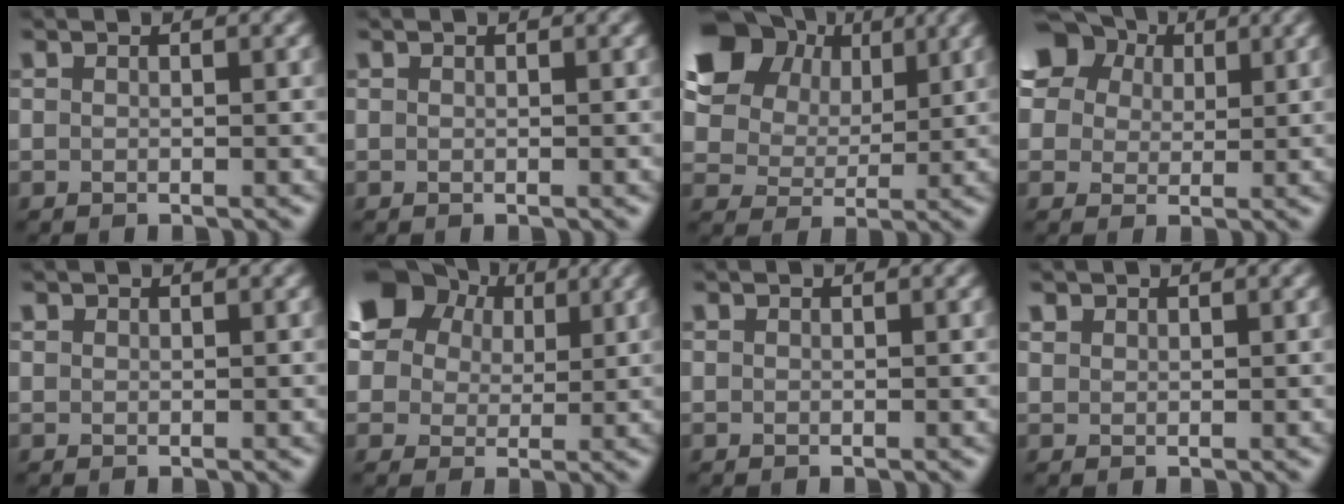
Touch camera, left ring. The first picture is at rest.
{"total": 0.0}
{"total": 13.3, "force": [6.1, 9.4, 7.2], "torque": [-0.163, 0.044, 0.119]}
{"total": 12.2, "force": [6.4, 8.9, 5.5], "torque": [-0.148, 0.040, 0.108]}
{"total": 0.5, "force": [0.4, 0.0, -0.2], "torque": [-0.001, -0.003, 0.007]}
{"total": 11.0, "force": [5.8, 7.8, 5.2], "torque": [-0.129, 0.032, 0.100]}
{"total": 0.0}
{"total": 0.9, "force": [0.8, 0.4, -0.2], "torque": [-0.001, 0.001, 0.020]}